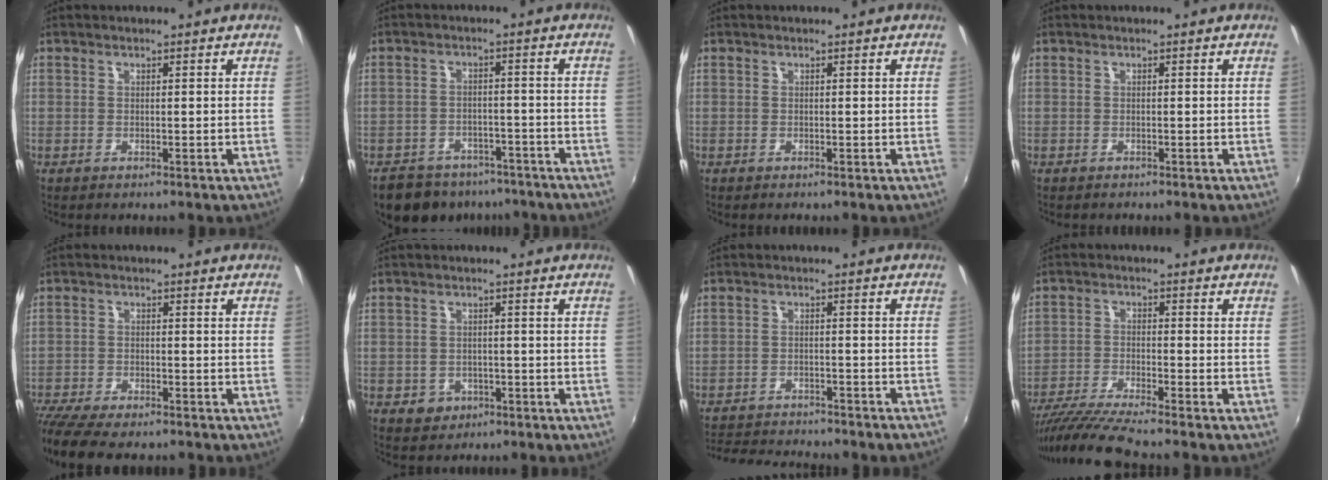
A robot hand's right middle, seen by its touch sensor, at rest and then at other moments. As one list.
[{"total": 14.0, "force": [-10.8, 7.3, 5.0], "torque": [-0.120, 0.008, -0.141]}, {"total": 0.0}, {"total": 0.0}, {"total": 10.0, "force": [-8.5, 2.1, 4.8], "torque": [-0.122, -0.042, -0.149]}, {"total": 3.9, "force": [-1.5, 3.4, 1.0], "torque": [-0.029, 0.004, -0.017]}, {"total": 12.3, "force": [-11.3, 2.1, 4.5], "torque": [-0.108, -0.010, -0.163]}, {"total": 9.6, "force": [-8.6, -0.7, 4.4], "torque": [-0.103, -0.023, -0.162]}]